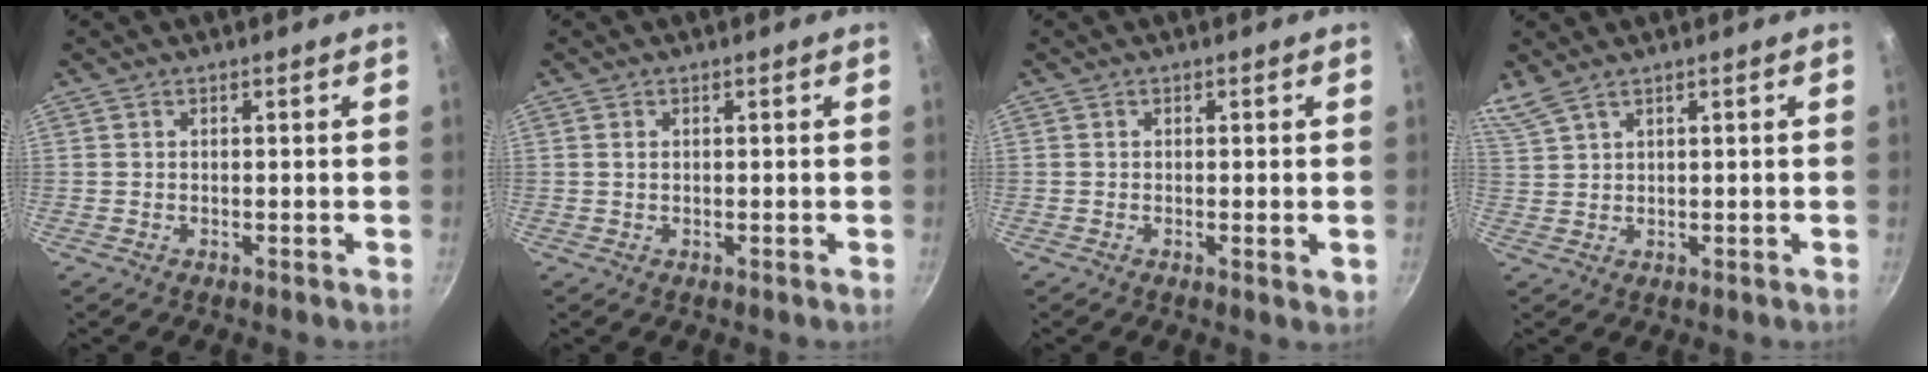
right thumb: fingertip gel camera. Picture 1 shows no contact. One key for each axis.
{"total": 0.8, "fx": 0.2, "fy": 0.6, "fz": 0.5, "tx": -0.011, "ty": 0.002, "tz": 0.004}
{"total": 1.6, "fx": -0.2, "fy": 0.4, "fz": 1.5, "tx": -0.023, "ty": -0.004, "tz": -0.005}
{"total": 3.7, "fx": 3.1, "fy": 0.8, "fz": 1.9, "tx": -0.046, "ty": -0.003, "tz": 0.071}